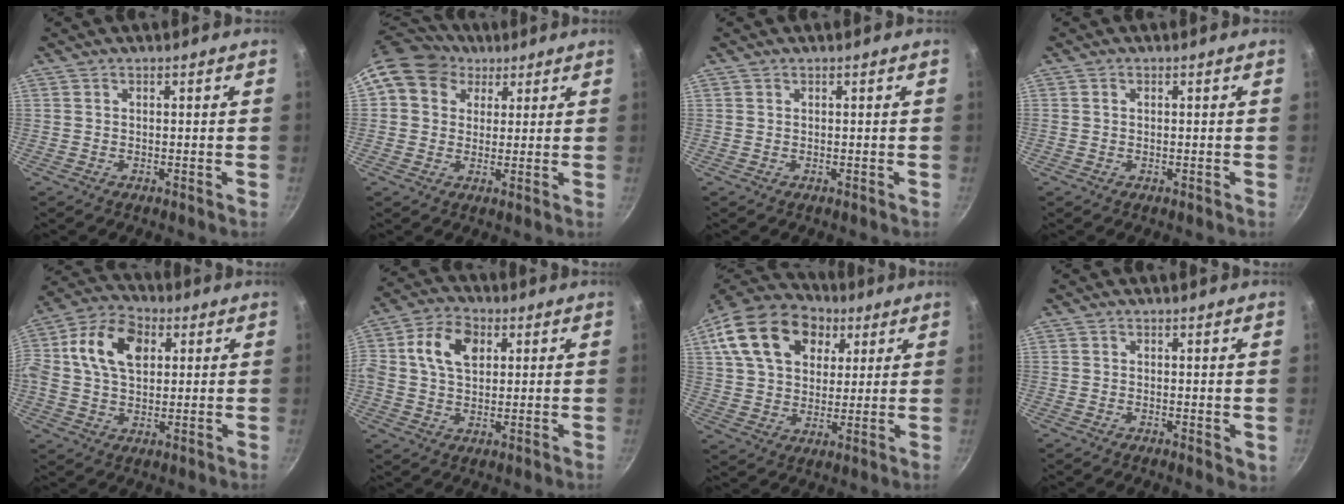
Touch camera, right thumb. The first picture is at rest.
{"total": 11.1, "force": [4.8, 9.1, 4.3], "torque": [-0.054, 0.010, 0.069]}
{"total": 0.0}
{"total": 0.8, "force": [0.2, 0.6, 0.5], "torque": [-0.006, 0.005, 0.002]}
{"total": 13.4, "force": [3.2, 9.1, 9.3], "torque": [-0.150, 0.011, 0.037]}
{"total": 9.7, "force": [2.5, 6.8, 6.5], "torque": [-0.101, 0.009, 0.031]}
{"total": 21.3, "force": [8.4, 14.8, 12.7], "torque": [-0.211, 0.005, 0.139]}
{"total": 1.6, "force": [0.2, 1.0, 1.2], "torque": [-0.013, -0.003, 0.001]}